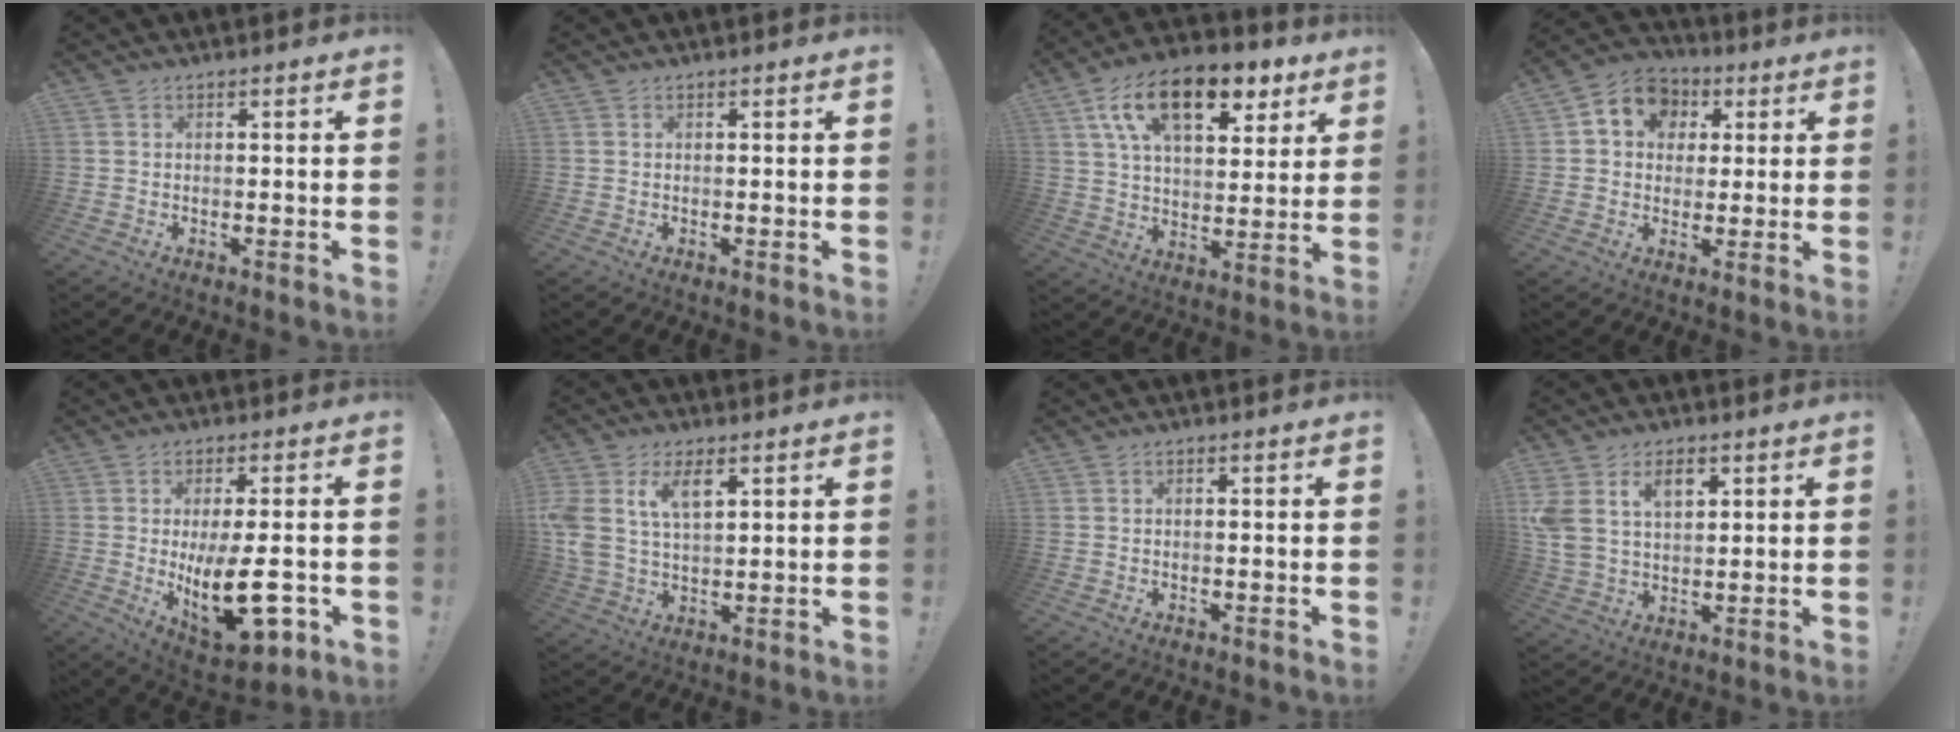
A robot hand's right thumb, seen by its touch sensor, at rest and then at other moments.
{"total": 0.0}
{"total": 19.0, "force": [9.9, 9.5, 13.2], "torque": [-0.207, -0.043, 0.169]}
{"total": 9.7, "force": [2.5, 8.4, 4.2], "torque": [-0.047, -0.008, 0.051]}
{"total": 18.4, "force": [-2.7, 7.5, 16.6], "torque": [-0.259, -0.011, -0.028]}
{"total": 9.5, "force": [4.7, 5.2, 6.5], "torque": [-0.133, -0.013, 0.084]}
{"total": 0.0}
{"total": 9.3, "force": [4.5, 5.9, 5.5], "torque": [-0.102, -0.011, 0.085]}